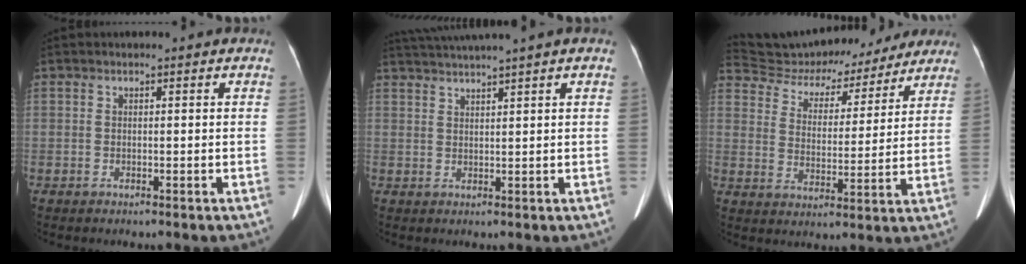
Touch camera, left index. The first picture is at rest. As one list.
[{"total": 6.2, "force": [5.4, -1.9, 2.4], "torque": [-0.040, 0.018, 0.090]}, {"total": 20.4, "force": [18.8, 6.6, 4.5], "torque": [-0.085, 0.022, 0.267]}]